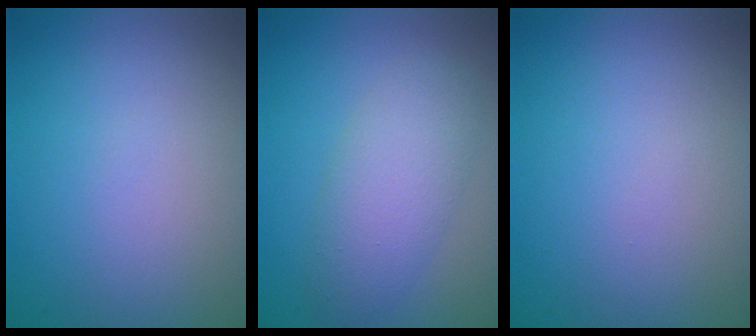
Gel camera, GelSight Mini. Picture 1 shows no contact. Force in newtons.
{"total": 4.3, "press": 4.3, "slide": 0.2}
{"total": 0.0}